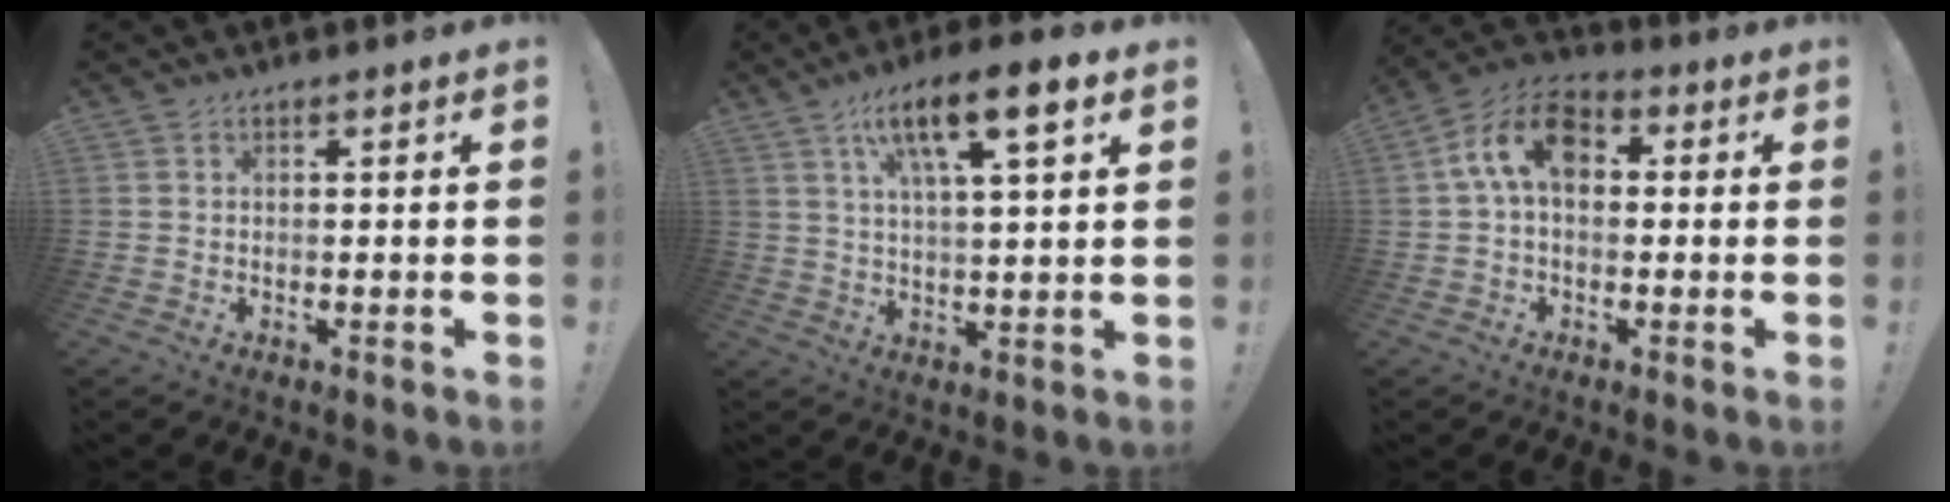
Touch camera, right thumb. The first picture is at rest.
{"total": 12.5, "force": [6.0, 2.8, 10.6], "torque": [-0.171, -0.018, 0.093]}
{"total": 11.9, "force": [2.4, 7.2, 9.2], "torque": [-0.178, 0.013, 0.050]}